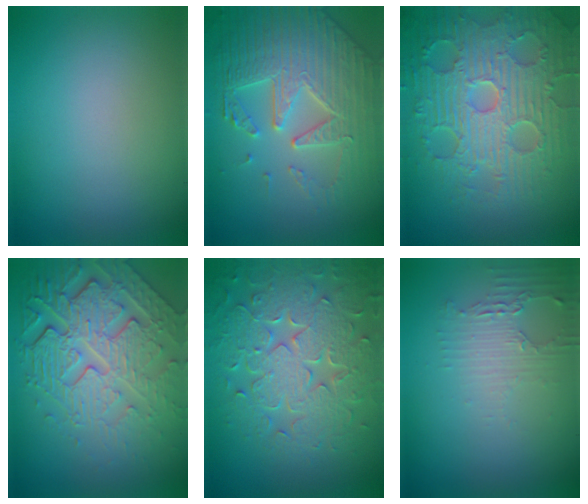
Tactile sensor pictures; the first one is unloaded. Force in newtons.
{"total": 7.4, "press": 5.8, "slide": 4.6}
{"total": 9.1, "press": 6.7, "slide": 6.2}
{"total": 8.5, "press": 5.9, "slide": 6.2}
{"total": 8.3, "press": 6.3, "slide": 5.5}
{"total": 2.1, "press": 2.0, "slide": 0.4}